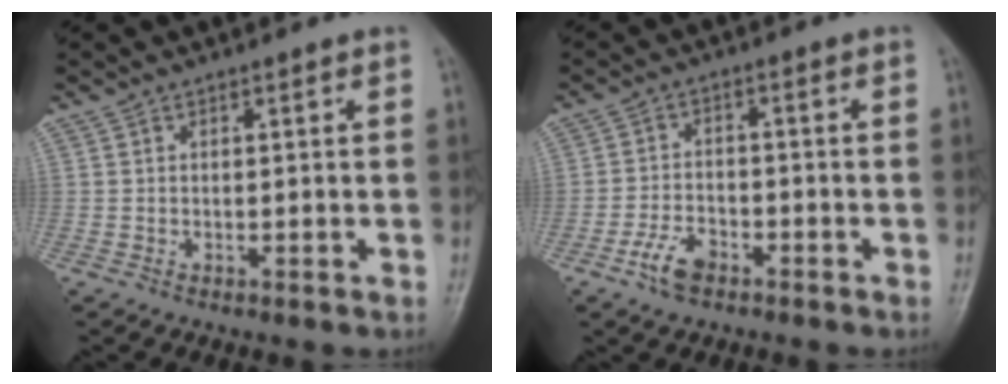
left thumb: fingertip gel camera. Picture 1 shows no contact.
{"total": 5.2, "force": [-3.2, 2.8, 3.0], "torque": [-0.056, 0.016, -0.061]}